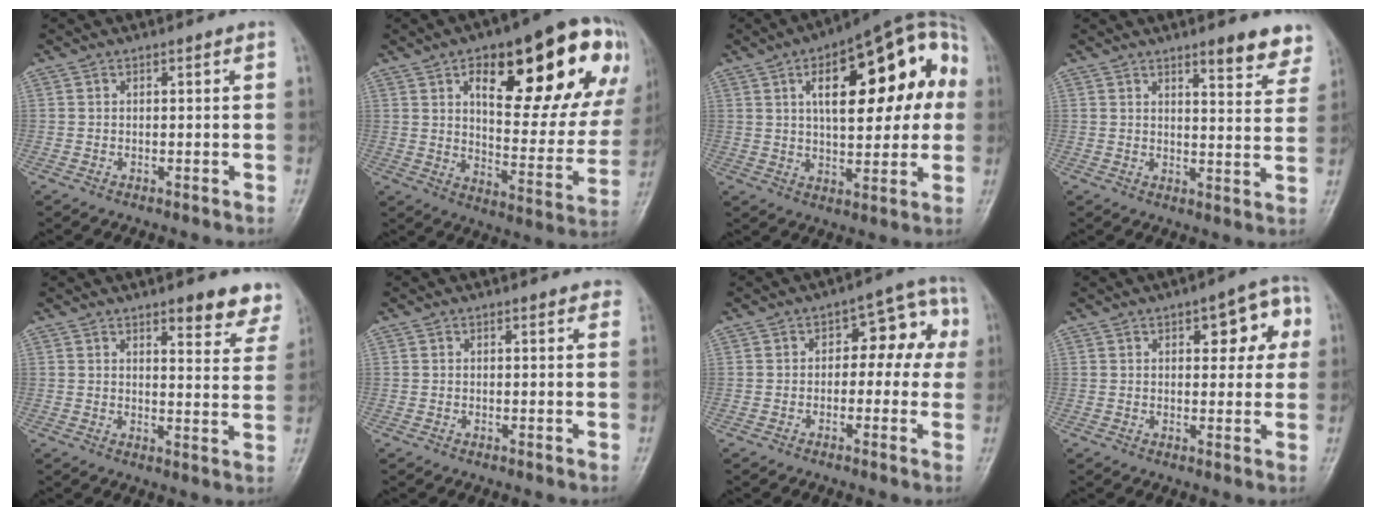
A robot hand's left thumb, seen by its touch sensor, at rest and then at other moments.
{"total": 28.6, "force": [12.0, 11.6, 23.2], "torque": [-0.263, -0.011, 0.172]}
{"total": 22.4, "force": [4.9, 9.3, 19.8], "torque": [-0.253, 0.026, 0.060]}
{"total": 8.2, "force": [6.2, 2.2, 4.8], "torque": [-0.032, -0.036, 0.073]}
{"total": 9.2, "force": [7.3, 3.0, 4.7], "torque": [-0.019, -0.040, 0.074]}
{"total": 1.5, "force": [1.1, 0.7, 0.7], "torque": [0.006, 0.001, 0.006]}
{"total": 8.9, "force": [0.6, 5.5, 6.9], "torque": [-0.039, 0.038, -0.002]}
{"total": 10.8, "force": [3.6, 4.9, 9.0], "torque": [-0.075, 0.008, 0.039]}